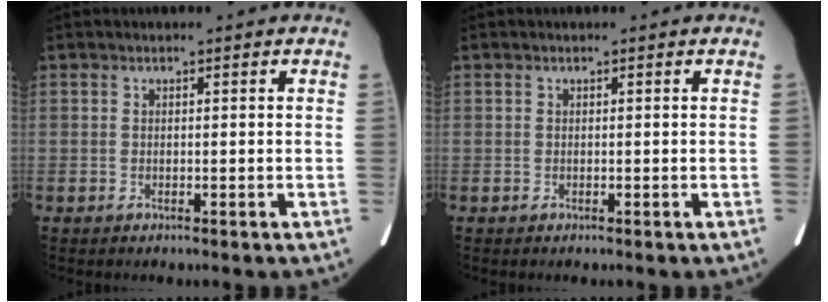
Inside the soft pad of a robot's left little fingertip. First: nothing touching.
{"total": 0.0}